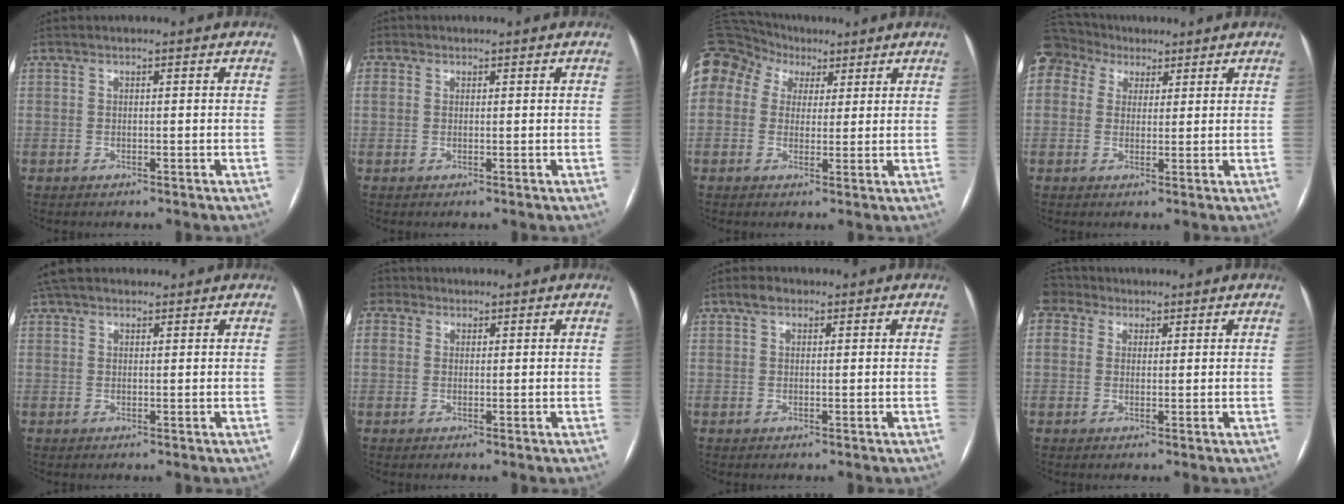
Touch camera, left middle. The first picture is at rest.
{"total": 2.3, "force": [0.8, 2.0, 0.8], "torque": [-0.019, 0.011, 0.015]}
{"total": 22.6, "force": [10.4, 17.7, 9.5], "torque": [-0.297, 0.121, 0.199]}
{"total": 9.4, "force": [5.6, 7.2, 2.4], "torque": [-0.065, 0.053, 0.107]}
{"total": 6.3, "force": [5.2, 2.5, 2.6], "torque": [-0.042, 0.041, 0.092]}
{"total": 4.0, "force": [1.8, 3.3, 1.3], "torque": [-0.038, 0.024, 0.037]}
{"total": 2.1, "force": [1.3, 1.2, 1.1], "torque": [-0.023, 0.015, 0.022]}
{"total": 4.6, "force": [3.0, 3.3, 1.0], "torque": [-0.029, 0.030, 0.060]}